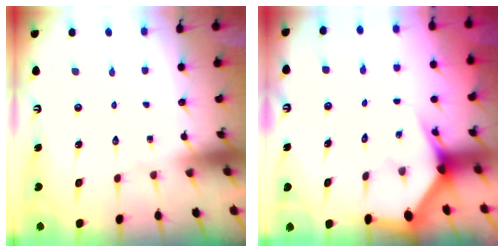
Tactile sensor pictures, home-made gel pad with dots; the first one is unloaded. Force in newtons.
{"total": 3.0, "press": 3.0, "slide": 0.0}